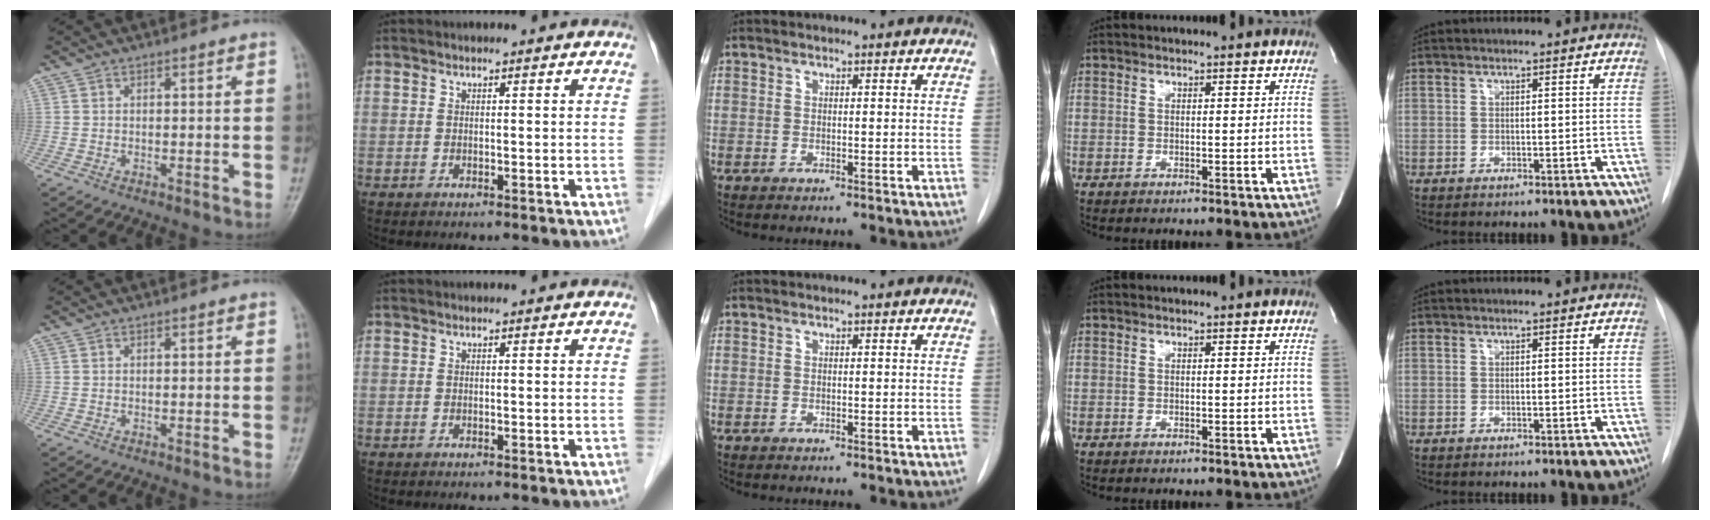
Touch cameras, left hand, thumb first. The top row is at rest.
{}